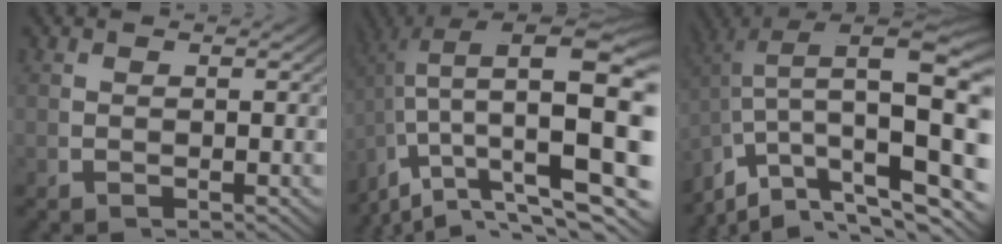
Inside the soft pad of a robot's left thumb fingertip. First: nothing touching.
{"total": 13.7, "force": [-2.3, 6.9, 11.6], "torque": [-0.197, -0.045, -0.012]}
{"total": 14.3, "force": [-1.9, 7.6, 12.0], "torque": [-0.208, -0.045, -0.011]}